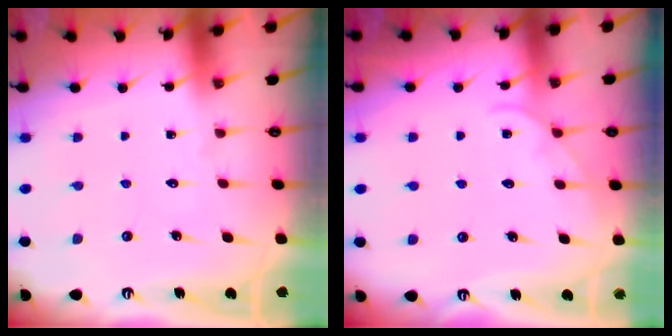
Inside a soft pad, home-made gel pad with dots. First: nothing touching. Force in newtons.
{"total": 4.2, "press": 4.2, "slide": 0.3}